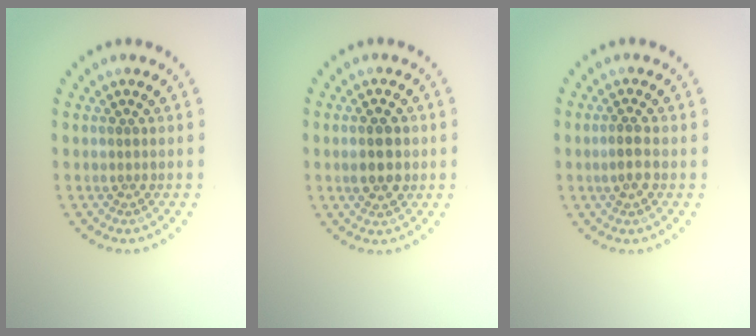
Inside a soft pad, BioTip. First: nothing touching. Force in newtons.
{"total": 3.1, "press": 3.1, "slide": 0.0}
{"total": 1.7, "press": 1.7, "slide": 0.3}